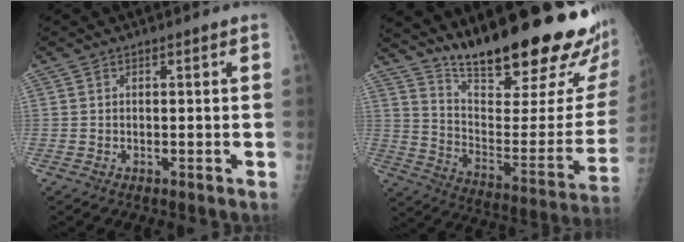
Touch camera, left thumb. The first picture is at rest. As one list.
[{"total": 30.7, "force": [22.6, 6.7, 19.6], "torque": [-0.267, -0.121, 0.333]}]